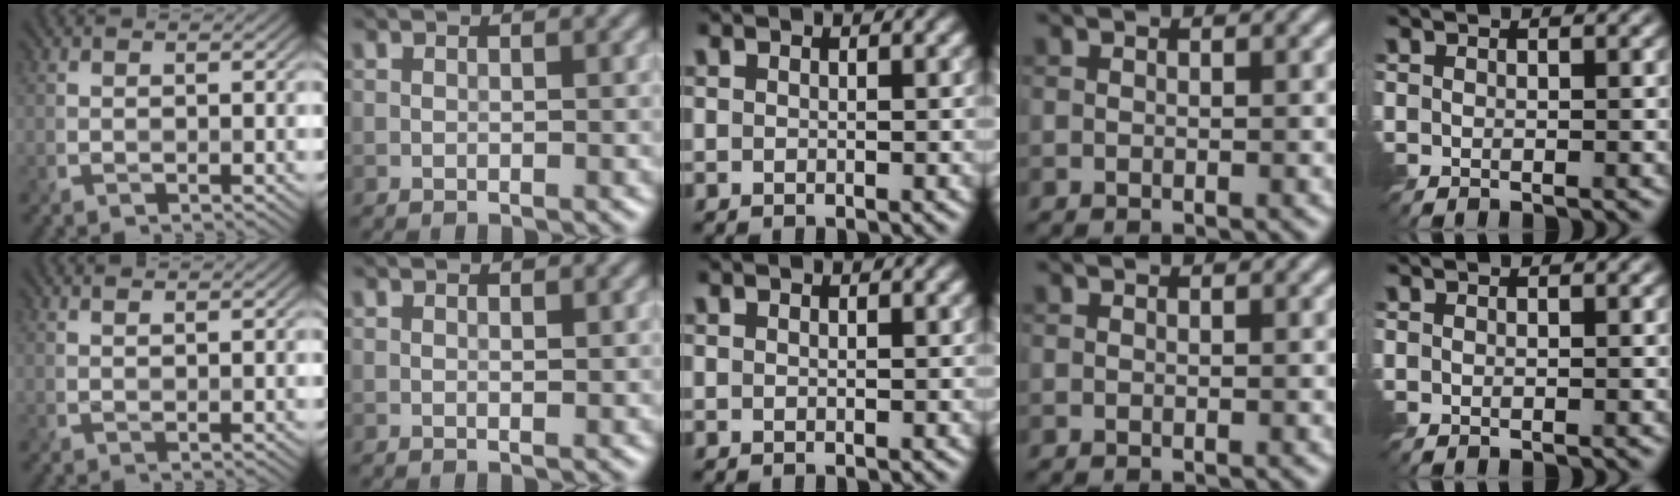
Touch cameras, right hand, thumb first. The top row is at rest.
{"thumb": {"total": 0.7, "force": [0.7, -0.1, 0.2], "torque": [-0.011, 0.001, 0.010]}}